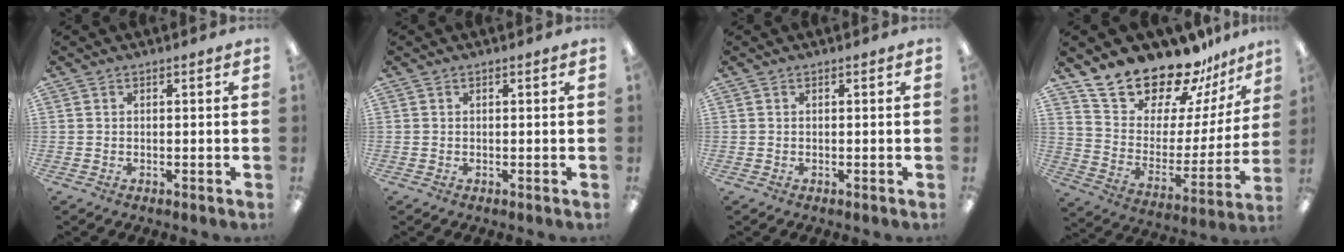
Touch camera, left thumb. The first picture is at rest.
{"total": 0.0}
{"total": 0.0}
{"total": 20.4, "force": [18.4, 6.9, 5.3], "torque": [-0.103, -0.152, 0.331]}